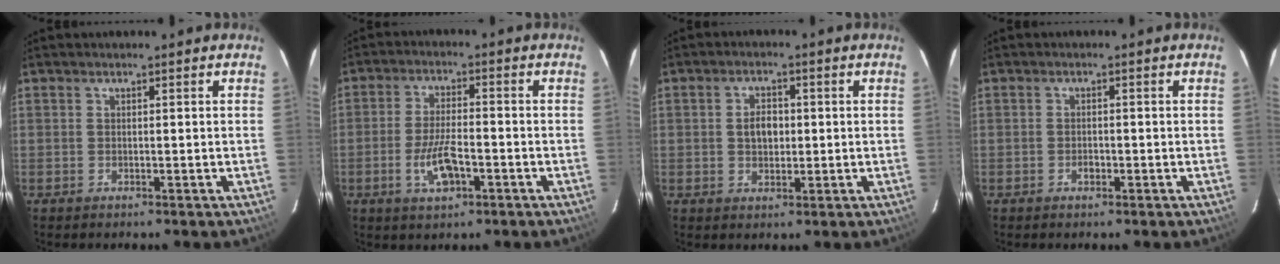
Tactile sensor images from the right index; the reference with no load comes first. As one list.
[{"total": 7.3, "force": [-2.8, 2.7, 6.1], "torque": [-0.128, -0.004, -0.050]}, {"total": 4.1, "force": [0.2, 2.9, 2.9], "torque": [-0.050, 0.008, 0.007]}, {"total": 1.2, "force": [-0.6, 0.8, 0.7], "torque": [-0.012, 0.002, -0.007]}]